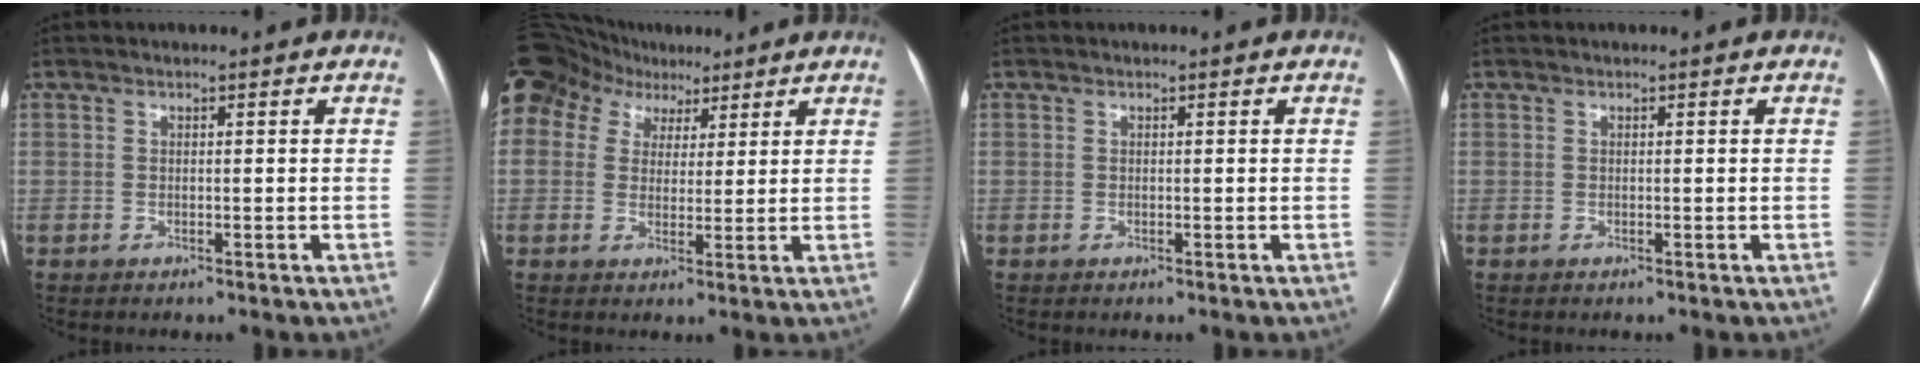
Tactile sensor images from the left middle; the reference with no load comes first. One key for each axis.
{"total": 23.5, "fx": 13.2, "fy": 17.1, "fz": 9.2, "tx": -0.295, "ty": 0.101, "tz": 0.247}
{"total": 0.0}
{"total": 0.0}